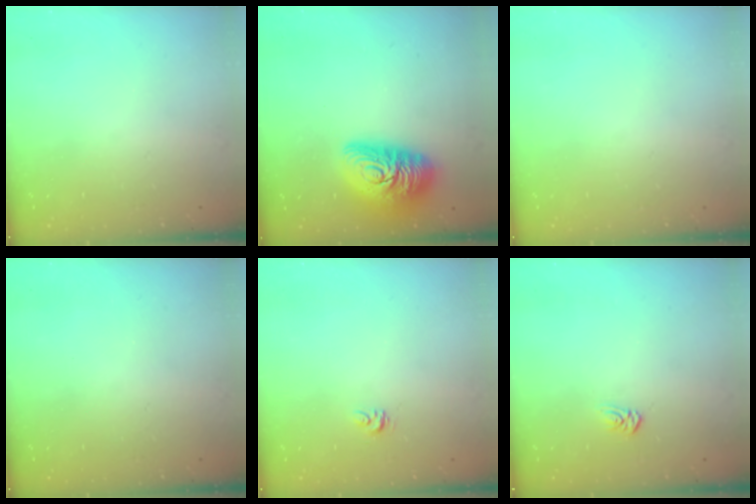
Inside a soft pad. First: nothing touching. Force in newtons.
{"total": 16.6, "press": 16.6, "slide": 1.2}
{"total": 0.0}
{"total": 0.0}
{"total": 3.9, "press": 3.9, "slide": 0.1}
{"total": 2.9, "press": 2.9, "slide": 0.2}